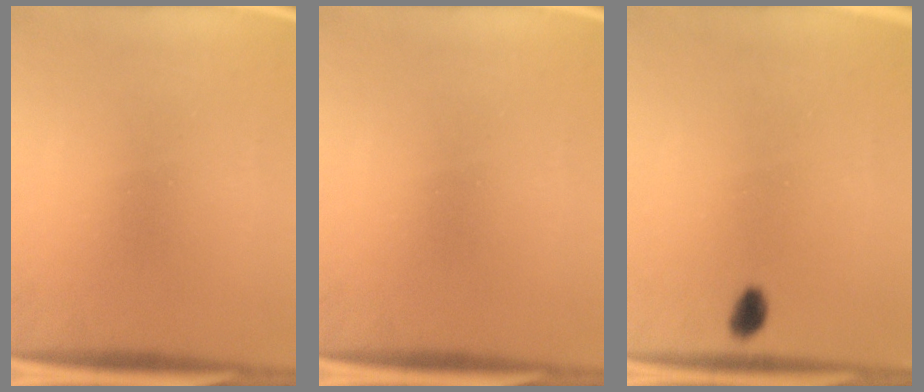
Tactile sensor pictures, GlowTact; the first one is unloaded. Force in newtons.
{"total": 0.0}
{"total": 2.1}